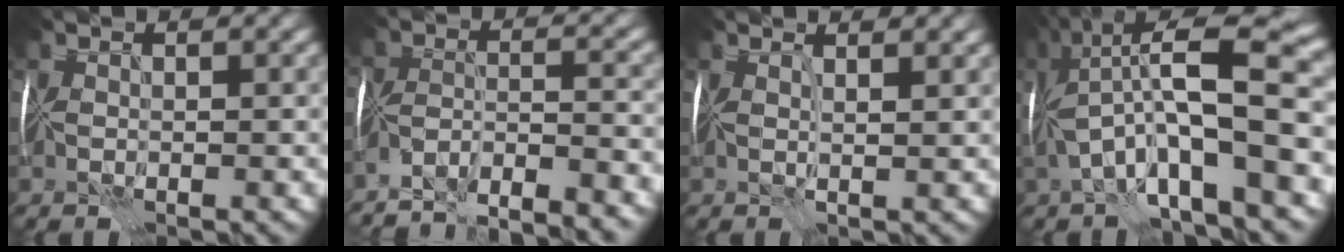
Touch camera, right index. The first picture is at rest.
{"total": 10.8, "force": [-10.1, 1.0, 3.5], "torque": [-0.052, -0.009, -0.145]}
{"total": 2.0, "force": [1.5, -0.2, 1.3], "torque": [-0.011, 0.002, 0.008]}
{"total": 11.9, "force": [-0.4, 3.3, 11.5], "torque": [-0.204, 0.017, -0.008]}